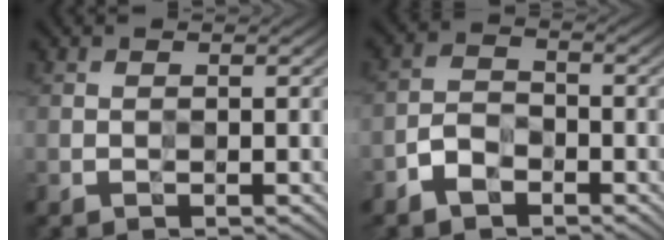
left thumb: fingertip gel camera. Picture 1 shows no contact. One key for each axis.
{"total": 3.7, "fx": -2.5, "fy": 1.9, "fz": 1.9, "tx": -0.038, "ty": 0.002, "tz": -0.058}